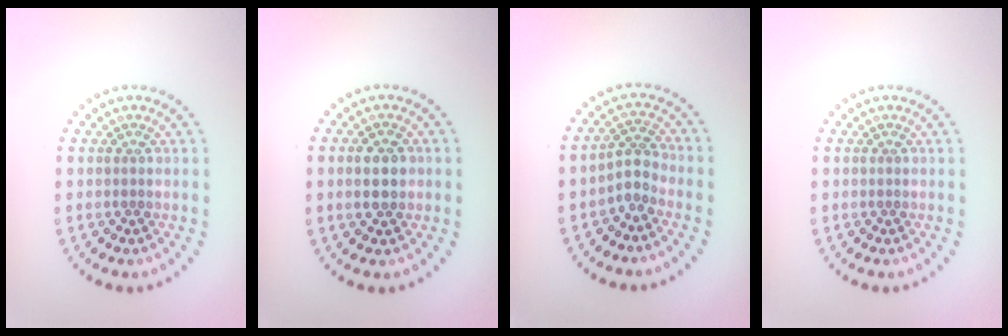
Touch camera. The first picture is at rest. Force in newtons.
{"total": 2.9, "press": 2.9, "slide": 0.2}
{"total": 2.2, "press": 1.5, "slide": 1.5}
{"total": 0.0}